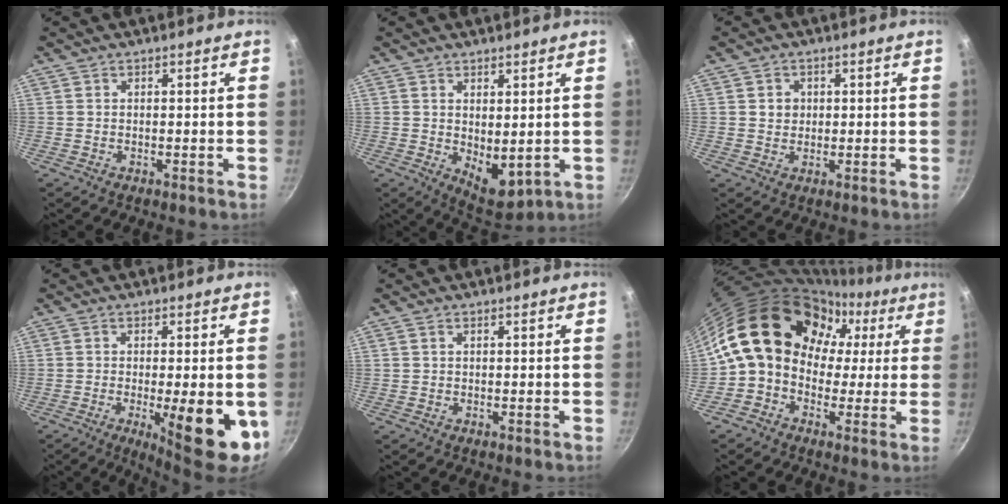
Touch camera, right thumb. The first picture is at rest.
{"total": 7.2, "force": [0.8, 3.8, 6.0], "torque": [-0.071, -0.026, 0.028]}
{"total": 2.7, "force": [0.5, 2.5, 1.0], "torque": [-0.005, 0.002, 0.007]}
{"total": 12.5, "force": [-3.2, 3.2, 11.6], "torque": [-0.148, -0.003, -0.035]}
{"total": 0.5, "force": [0.2, 0.3, 0.4], "torque": [-0.007, 0.002, 0.004]}
{"total": 19.0, "force": [2.8, 15.3, 10.9], "torque": [-0.161, 0.049, 0.029]}